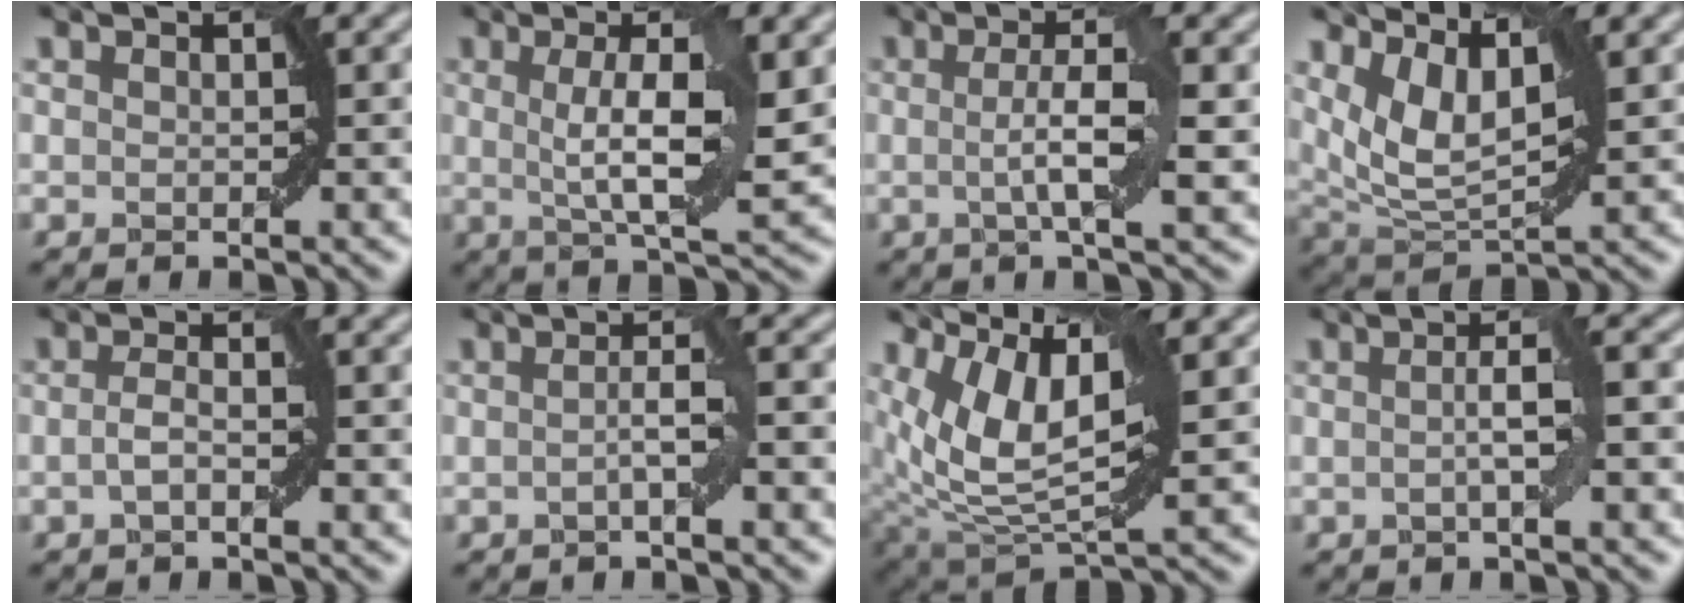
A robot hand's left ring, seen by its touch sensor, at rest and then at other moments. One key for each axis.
{"total": 7.0, "fx": 1.0, "fy": 1.5, "fz": 6.7, "tx": -0.099, "ty": 0.001, "tz": 0.016}
{"total": 5.1, "fx": 0.2, "fy": 0.8, "fz": 5.0, "tx": -0.085, "ty": 0.003, "tz": 0.001}
{"total": 5.3, "fx": 2.8, "fy": 2.2, "fz": 4.0, "tx": -0.090, "ty": -0.005, "tz": 0.060}
{"total": 1.6, "fx": -0.4, "fy": 0.3, "fz": 1.5, "tx": -0.030, "ty": 0.005, "tz": -0.012}
{"total": 2.4, "fx": -0.4, "fy": 0.1, "fz": 2.4, "tx": -0.041, "ty": 0.003, "tz": -0.011}
{"total": 9.3, "fx": 3.2, "fy": 4.2, "fz": 7.7, "tx": -0.151, "ty": 0.001, "tz": 0.066}
{"total": 3.0, "fx": -0.1, "fy": 0.3, "fz": 2.9, "tx": -0.046, "ty": 0.004, "tz": -0.004}